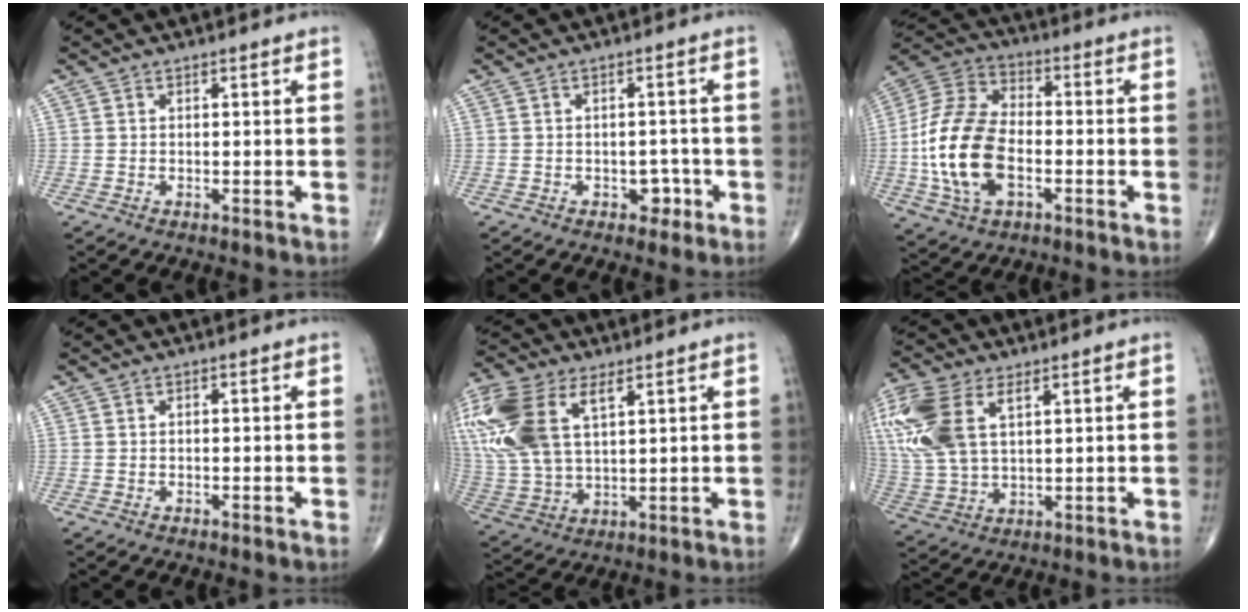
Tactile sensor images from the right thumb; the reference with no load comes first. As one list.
[{"total": 2.9, "force": [-1.2, 2.2, 1.5], "torque": [0.000, 0.009, -0.016]}, {"total": 17.6, "force": [-3.4, 10.4, 13.8], "torque": [-0.278, 0.021, -0.064]}, {"total": 0.0}, {"total": 20.1, "force": [8.0, 10.8, 15.0], "torque": [-0.362, -0.003, 0.156]}, {"total": 17.2, "force": [6.2, 9.5, 12.9], "torque": [-0.314, -0.006, 0.124]}]